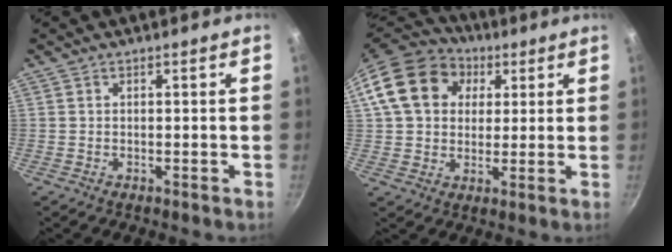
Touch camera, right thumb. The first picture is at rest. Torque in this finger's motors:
{"motor_torque": [0.29, 3.26, 1.17, -0.03, 0.41]}